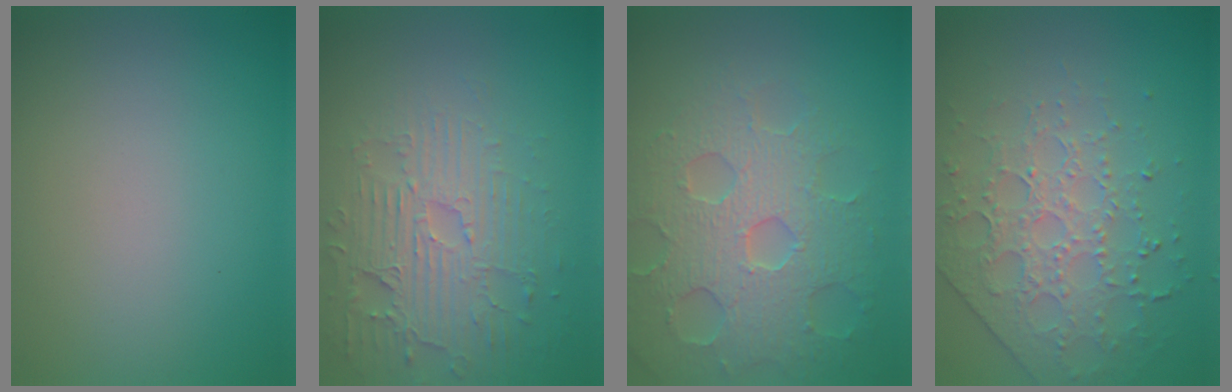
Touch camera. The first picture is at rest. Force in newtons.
{"total": 4.1, "press": 3.8, "slide": 1.5}
{"total": 7.0, "press": 5.5, "slide": 4.3}
{"total": 3.8, "press": 3.7, "slide": 0.7}